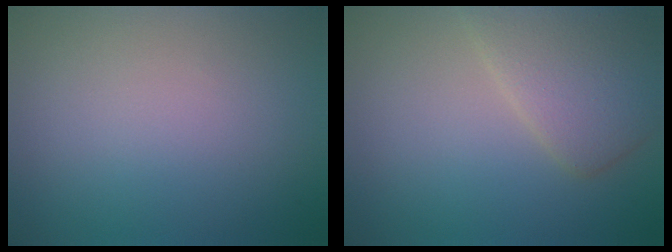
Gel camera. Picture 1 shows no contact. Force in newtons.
{"total": 4.4, "press": 4.4, "slide": 0.2}